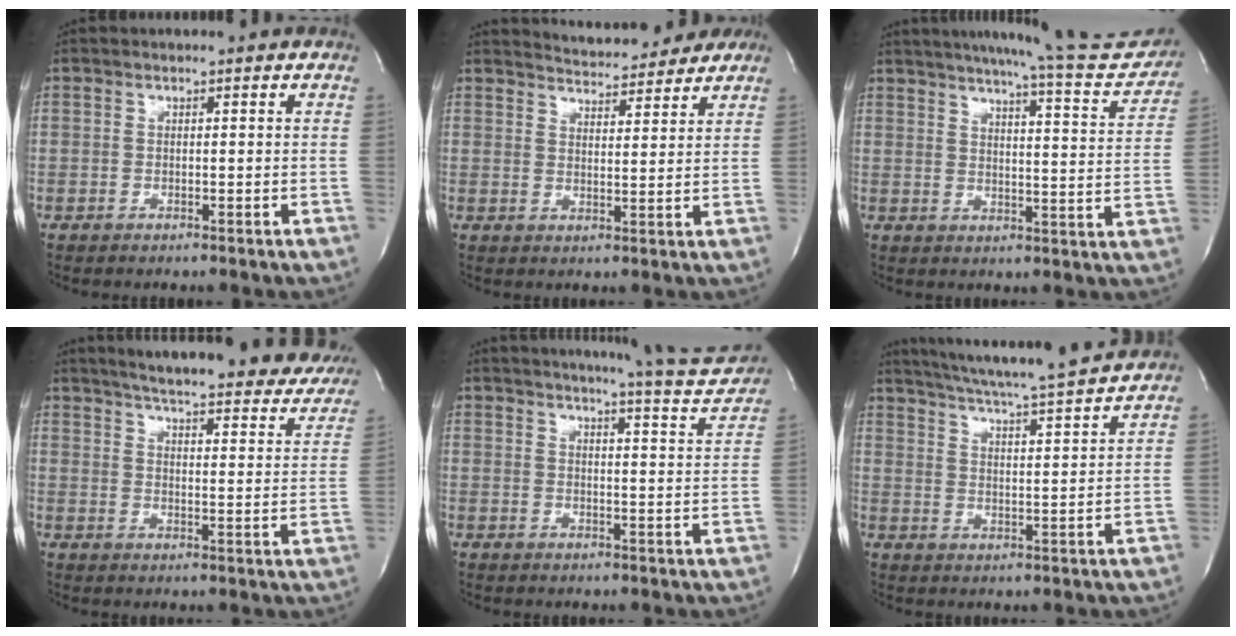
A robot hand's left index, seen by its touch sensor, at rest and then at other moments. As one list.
[{"total": 8.8, "force": [8.5, 1.5, 1.5], "torque": [-0.027, 0.006, 0.115]}, {"total": 18.2, "force": [16.8, 0.8, 6.9], "torque": [-0.096, -0.062, 0.199]}, {"total": 30.3, "force": [26.6, 5.6, 13.3], "torque": [-0.200, -0.055, 0.312]}, {"total": 13.0, "force": [12.2, 0.0, 4.4], "torque": [-0.060, -0.060, 0.134]}, {"total": 16.2, "force": [14.8, -0.5, 6.7], "torque": [-0.120, -0.021, 0.208]}]